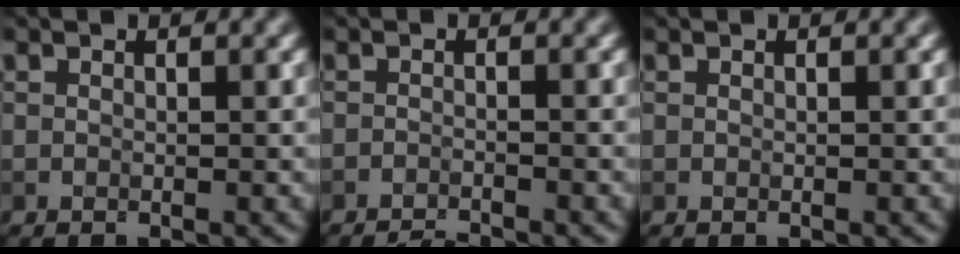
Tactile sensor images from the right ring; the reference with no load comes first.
{"total": 2.2, "force": [-2.0, 0.3, 0.8], "torque": [-0.005, 0.001, -0.039]}
{"total": 0.0}